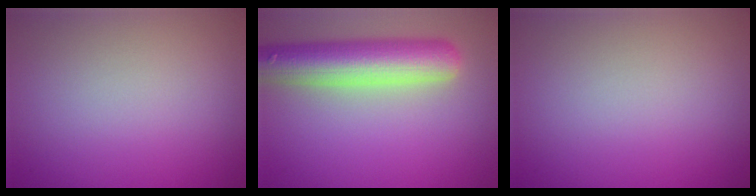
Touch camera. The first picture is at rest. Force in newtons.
{"total": 7.9, "press": 7.9, "slide": 0.5}
{"total": 0.0}